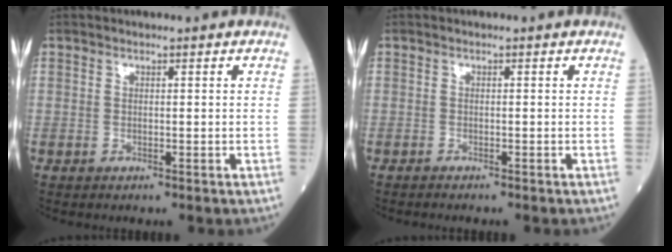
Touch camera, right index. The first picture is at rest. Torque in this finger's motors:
{"motor_torque": [-0.01, 0.03, -0.02, -0.01]}